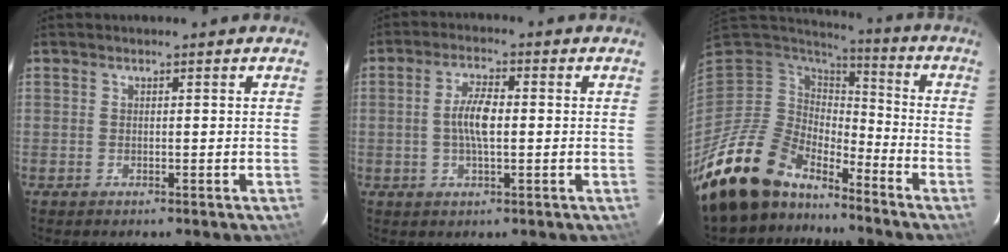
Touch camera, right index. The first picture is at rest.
{"total": 5.5, "force": [0.0, 2.2, 5.1], "torque": [-0.096, 0.008, 0.000]}
{"total": 18.0, "force": [-15.1, 7.4, 6.4], "torque": [-0.148, -0.015, -0.273]}